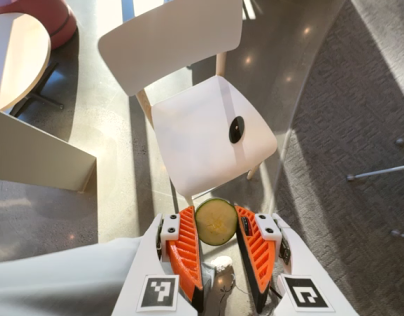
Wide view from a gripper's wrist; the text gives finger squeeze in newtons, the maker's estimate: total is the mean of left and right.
{"total": 8.5, "left": 8.3, "right": 8.6}